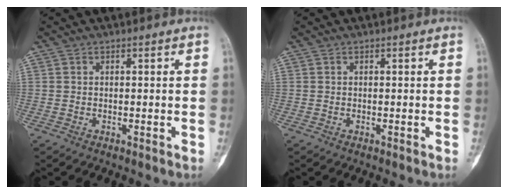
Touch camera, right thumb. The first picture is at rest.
{"total": 0.0}